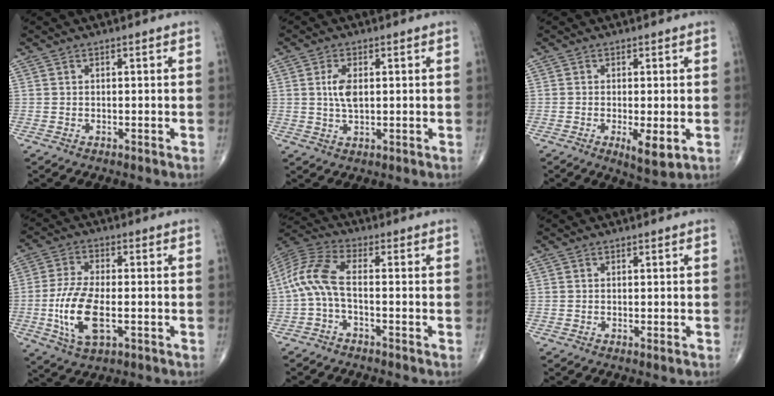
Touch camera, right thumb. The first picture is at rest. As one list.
[{"total": 4.3, "force": [0.7, 2.1, 3.7], "torque": [-0.076, -0.002, 0.013]}, {"total": 5.1, "force": [-1.3, 1.5, 4.7], "torque": [-0.079, -0.016, -0.019]}, {"total": 12.2, "force": [-2.7, 5.6, 10.5], "torque": [-0.220, 0.005, -0.048]}, {"total": 8.4, "force": [-1.6, 2.9, 7.7], "torque": [-0.185, 0.037, -0.040]}, {"total": 0.7, "force": [-0.3, 0.1, 0.6], "torque": [-0.014, -0.003, -0.003]}]